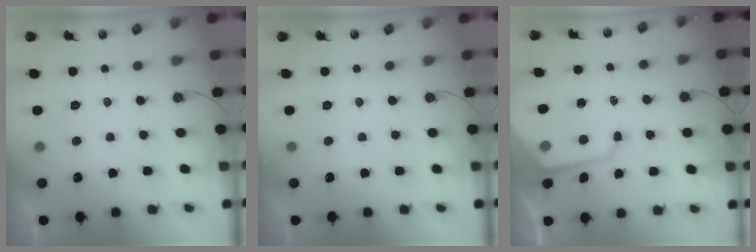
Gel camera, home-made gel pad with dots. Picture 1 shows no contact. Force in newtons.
{"total": 0.0}
{"total": 11.7, "press": 11.7, "slide": 1.0}